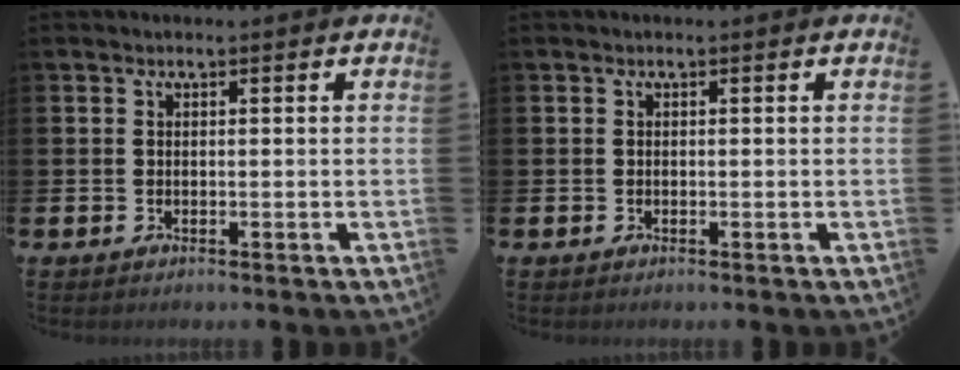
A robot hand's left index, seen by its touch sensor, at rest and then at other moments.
{"total": 0.0}